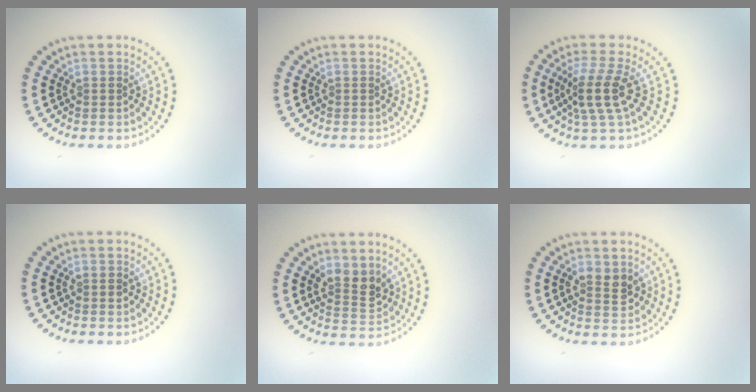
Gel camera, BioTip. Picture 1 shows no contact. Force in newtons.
{"total": 0.0}
{"total": 3.5, "press": 2.7, "slide": 2.3}
{"total": 0.8, "press": 0.8, "slide": 0.0}
{"total": 2.8, "press": 2.5, "slide": 1.2}
{"total": 2.2, "press": 2.2, "slide": 0.4}